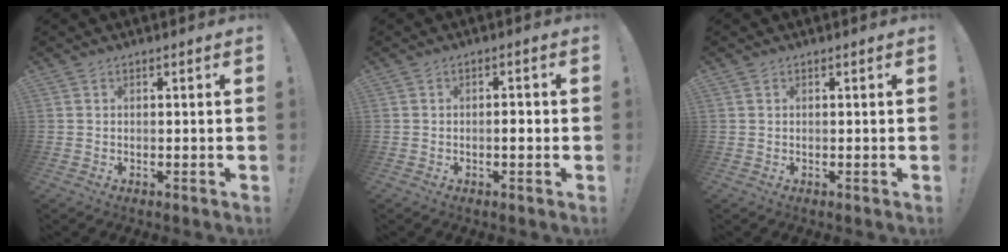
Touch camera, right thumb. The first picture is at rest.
{"total": 2.4, "force": [-0.6, 0.6, 2.2], "torque": [-0.025, -0.001, -0.016]}
{"total": 0.0}